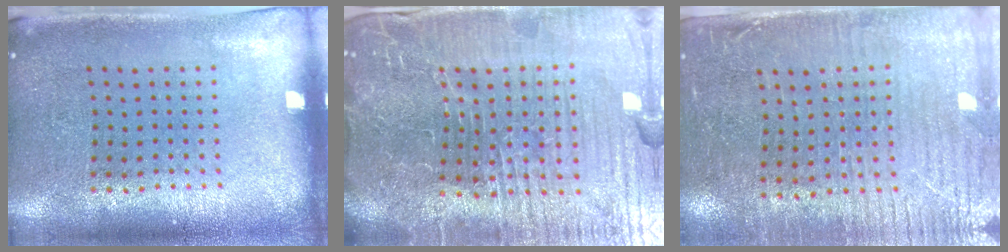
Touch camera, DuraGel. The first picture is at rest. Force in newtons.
{"total": 6.8, "press": 6.2, "slide": 2.7}
{"total": 3.5, "press": 3.0, "slide": 1.7}